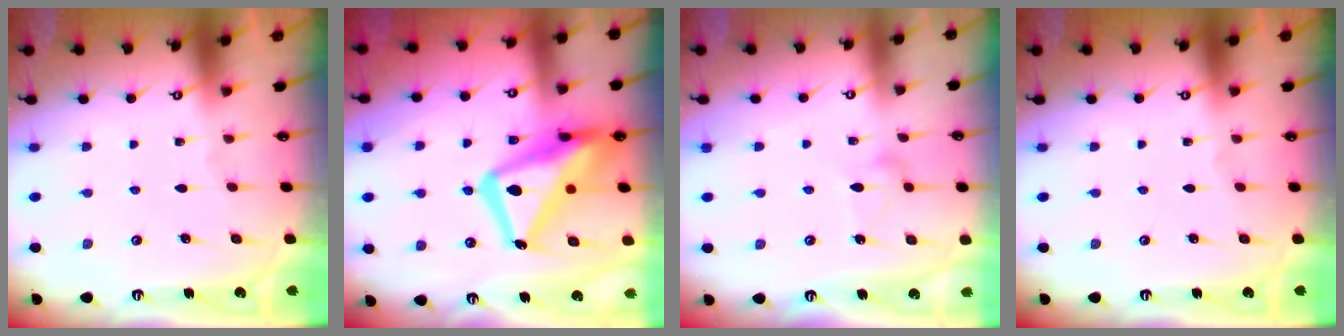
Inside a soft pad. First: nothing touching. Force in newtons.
{"total": 20.3, "press": 20.2, "slide": 1.8}
{"total": 8.2, "press": 8.2, "slide": 0.4}
{"total": 0.0}